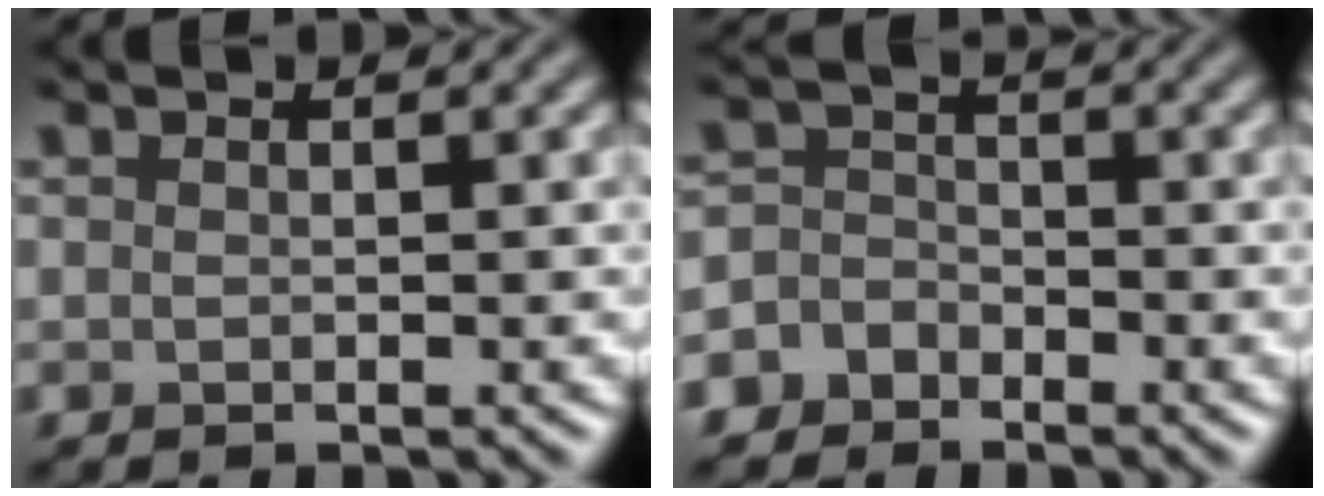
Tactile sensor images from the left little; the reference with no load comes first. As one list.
[{"total": 4.1, "force": [-2.8, 2.9, 0.3], "torque": [0.026, 0.003, -0.065]}]